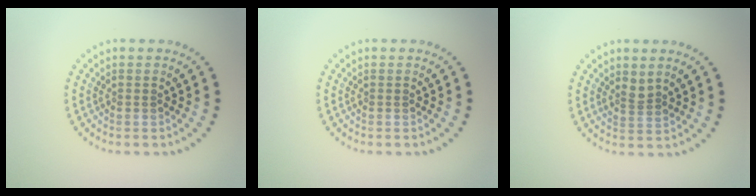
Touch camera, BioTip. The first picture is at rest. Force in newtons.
{"total": 0.0}
{"total": 1.5, "press": 1.2, "slide": 0.9}